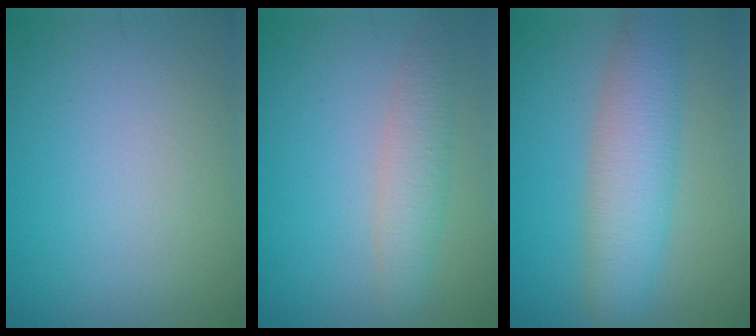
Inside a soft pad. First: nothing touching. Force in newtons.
{"total": 3.0, "press": 3.0, "slide": 0.1}
{"total": 5.8, "press": 5.8, "slide": 0.4}